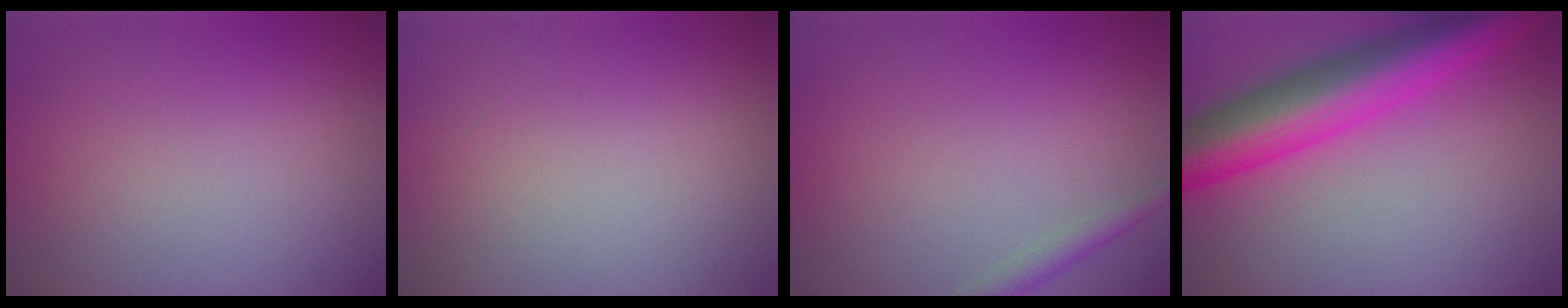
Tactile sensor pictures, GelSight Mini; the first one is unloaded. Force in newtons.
{"total": 0.0}
{"total": 1.9, "press": 1.9, "slide": 0.0}
{"total": 9.7, "press": 9.7, "slide": 0.3}